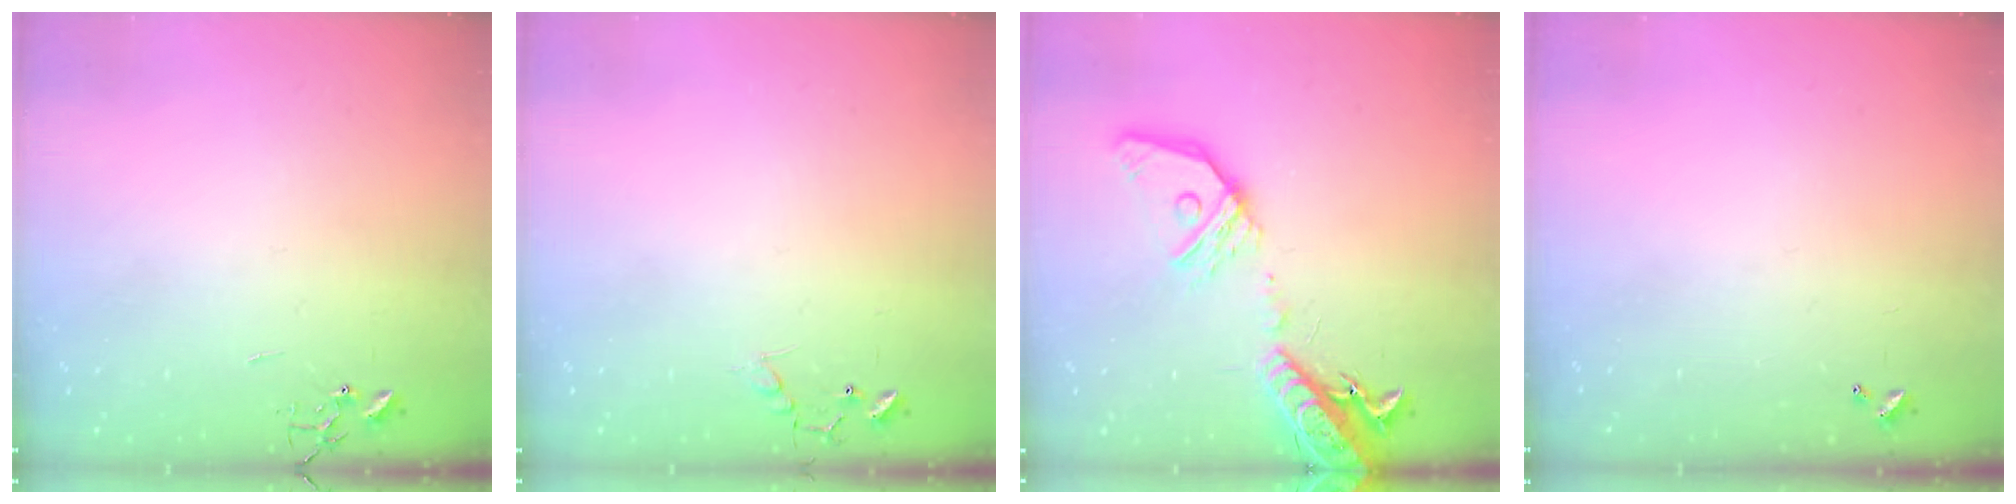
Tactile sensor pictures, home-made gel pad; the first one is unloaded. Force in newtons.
{"total": 6.7, "press": 6.7, "slide": 0.4}
{"total": 19.6, "press": 19.2, "slide": 4.0}
{"total": 0.0}